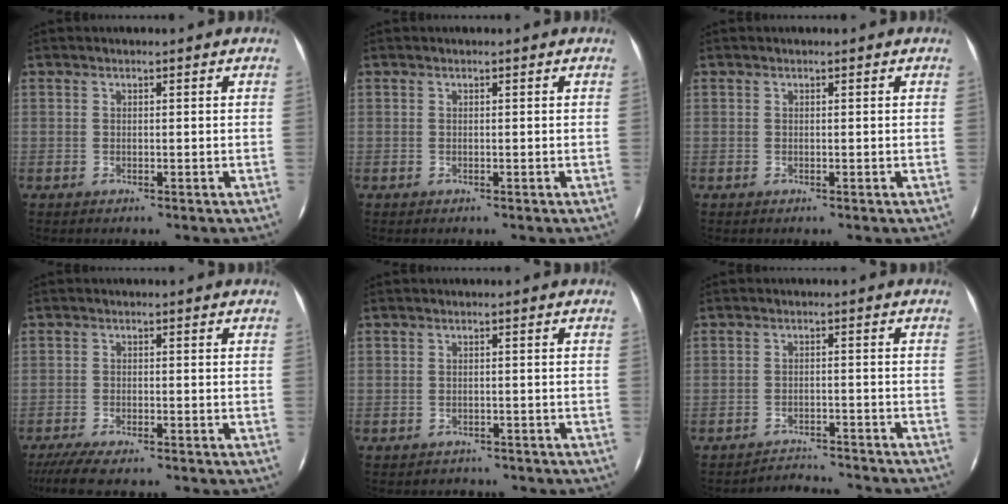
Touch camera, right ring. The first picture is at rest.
{"total": 0.0}
{"total": 0.0}
{"total": 6.7, "force": [-5.8, 0.6, 3.3], "torque": [-0.085, -0.021, -0.100]}
{"total": 3.8, "force": [-3.2, 1.9, 0.8], "torque": [-0.010, 0.003, -0.034]}
{"total": 8.2, "force": [-8.0, 0.6, 1.5], "torque": [-0.039, 0.008, -0.110]}